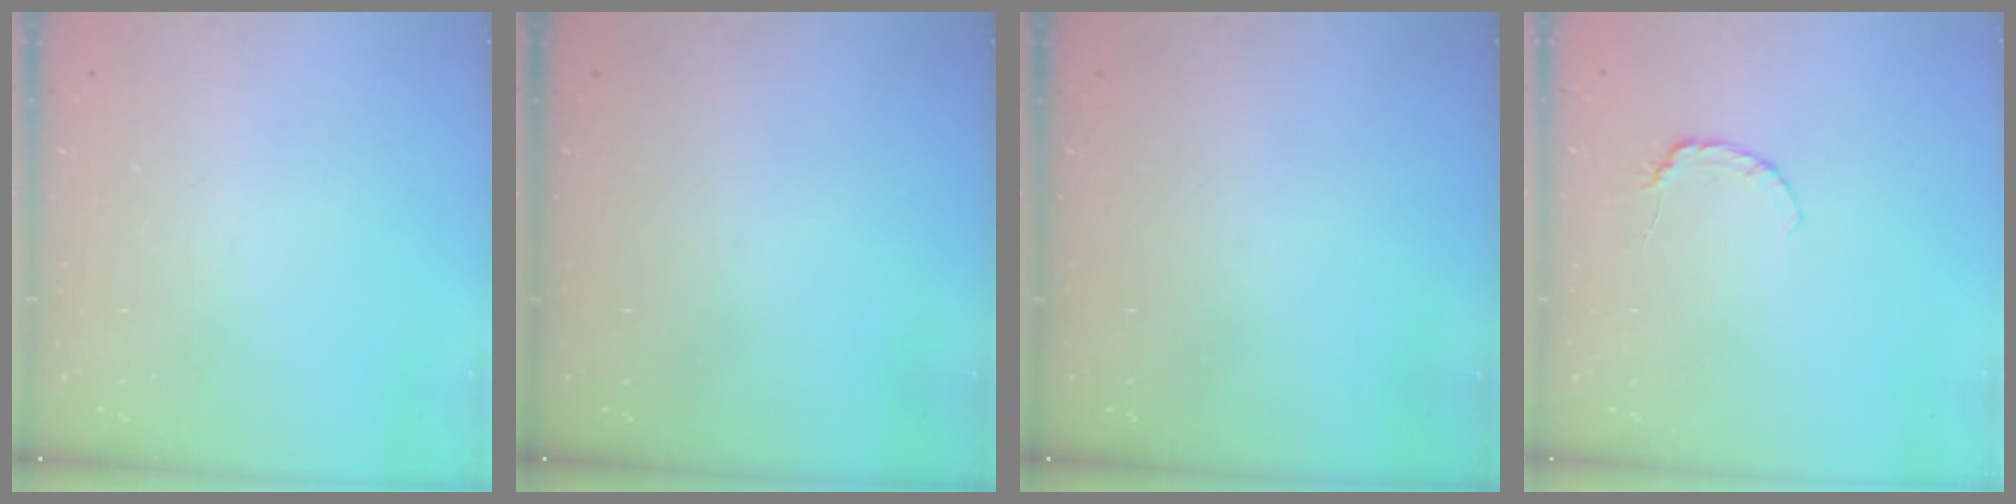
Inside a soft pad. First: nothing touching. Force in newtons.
{"total": 0.0}
{"total": 0.0}
{"total": 4.0, "press": 4.0, "slide": 0.5}